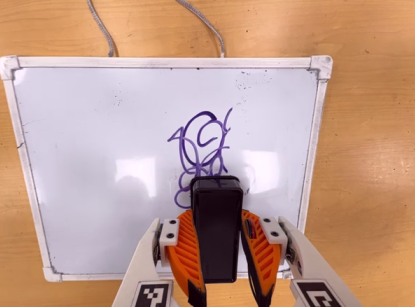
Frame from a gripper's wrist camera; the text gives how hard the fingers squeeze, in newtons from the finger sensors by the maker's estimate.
{"total": 7.8, "left": 6.0, "right": 9.6}